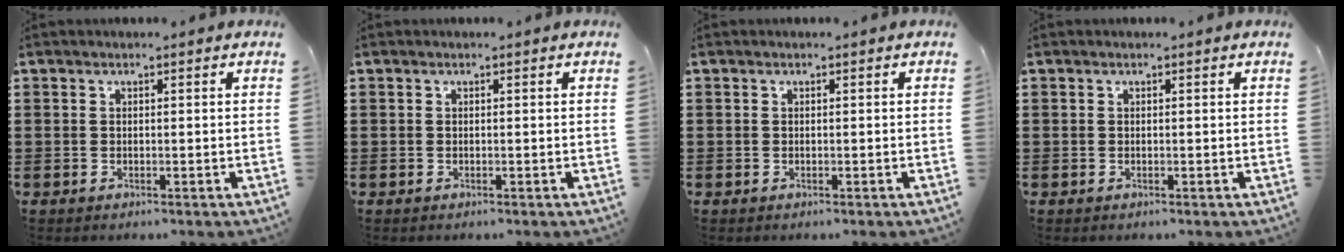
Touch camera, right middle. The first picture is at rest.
{"total": 0.0}
{"total": 0.0}
{"total": 0.0}